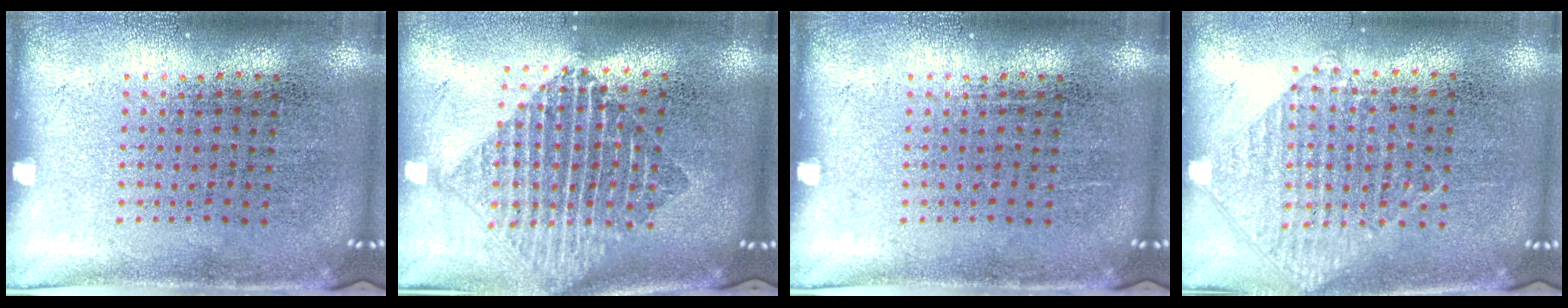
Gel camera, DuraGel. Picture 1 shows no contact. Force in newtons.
{"total": 1.8, "press": 1.5, "slide": 1.0}
{"total": 0.0}
{"total": 0.9, "press": 0.8, "slide": 0.3}